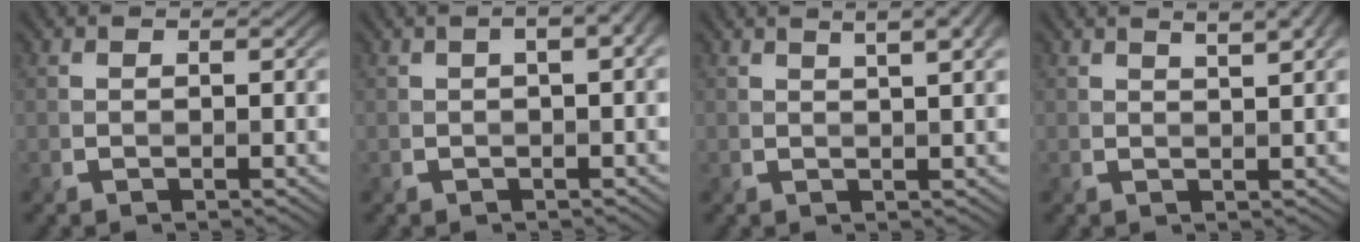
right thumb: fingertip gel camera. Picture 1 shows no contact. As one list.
[{"total": 3.6, "force": [1.1, 1.2, 3.2], "torque": [-0.047, 0.010, 0.010]}, {"total": 5.9, "force": [3.0, 1.7, 4.8], "torque": [-0.060, 0.020, 0.025]}, {"total": 4.4, "force": [2.6, 1.1, 3.4], "torque": [-0.053, 0.013, 0.030]}]